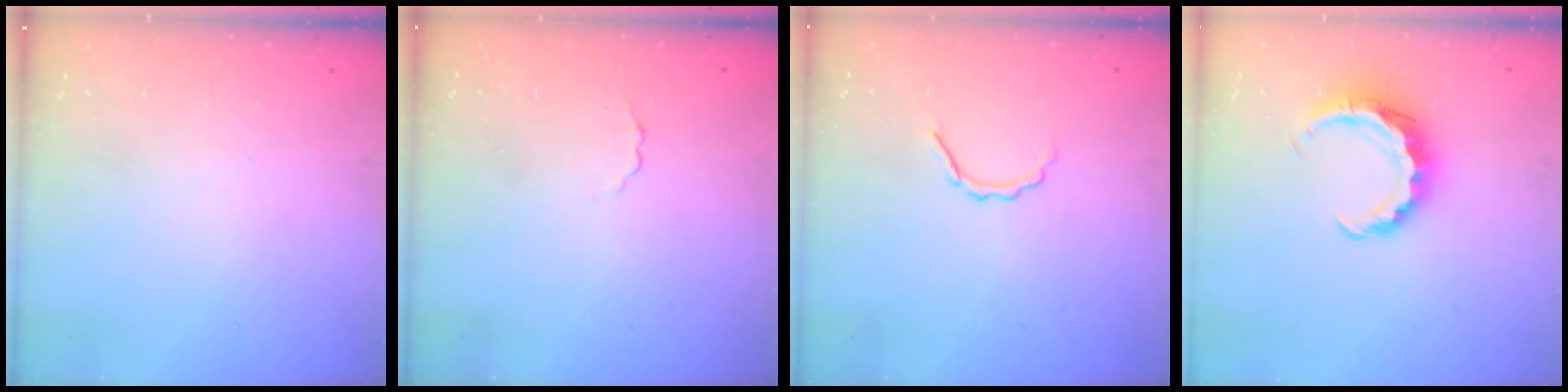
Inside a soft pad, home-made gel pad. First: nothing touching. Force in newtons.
{"total": 1.7, "press": 1.7, "slide": 0.5}
{"total": 3.5, "press": 3.4, "slide": 0.7}
{"total": 8.4, "press": 8.4, "slide": 1.0}